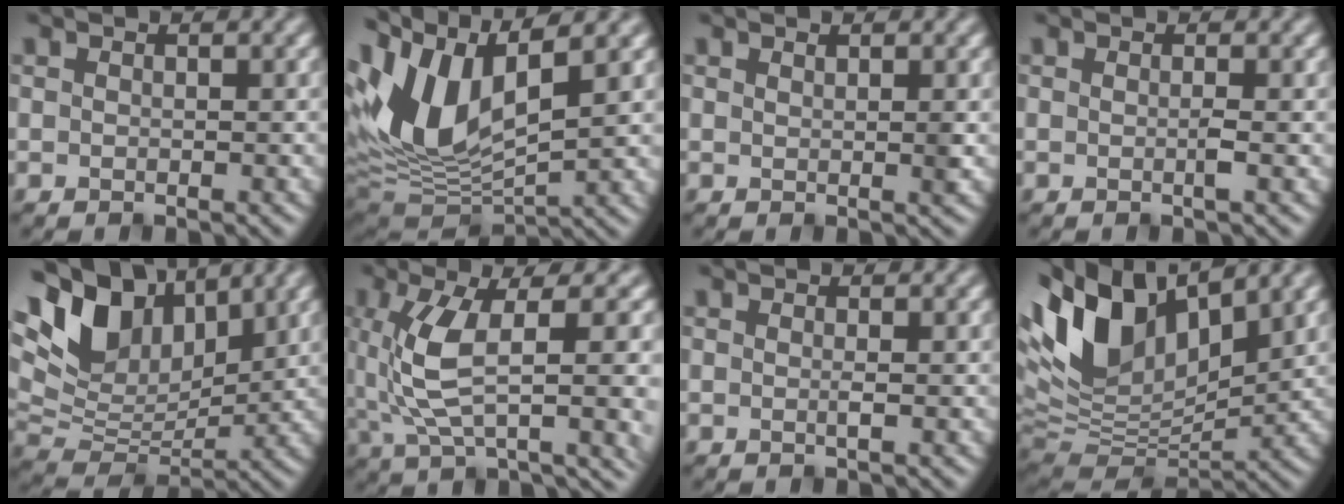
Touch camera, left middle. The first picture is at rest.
{"total": 10.3, "force": [3.1, 5.0, 8.5], "torque": [-0.183, 0.011, 0.057]}
{"total": 1.1, "force": [0.7, 0.2, 0.8], "torque": [-0.009, 0.000, 0.009]}
{"total": 1.1, "force": [-0.1, 0.2, 1.1], "torque": [-0.015, 0.003, -0.007]}
{"total": 10.5, "force": [4.9, 6.2, 6.9], "torque": [-0.136, 0.018, 0.085]}
{"total": 9.4, "force": [0.8, 3.4, 8.7], "torque": [-0.181, -0.009, 0.028]}
{"total": 0.8, "force": [0.1, 0.1, 0.8], "torque": [-0.010, -0.001, -0.004]}
{"total": 12.1, "force": [5.5, 6.4, 8.7], "torque": [-0.181, 0.024, 0.096]}